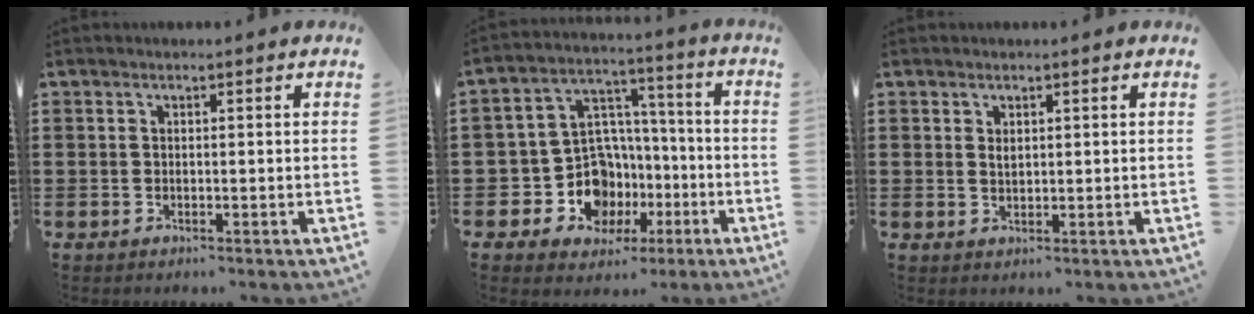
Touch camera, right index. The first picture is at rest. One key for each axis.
{"total": 11.1, "fx": -3.1, "fy": 9.4, "fz": 5.1, "tx": -0.145, "ty": -0.001, "tz": -0.043}
{"total": 1.3, "fx": 0.6, "fy": 0.8, "fz": 0.8, "tx": -0.010, "ty": 0.001, "tz": 0.009}